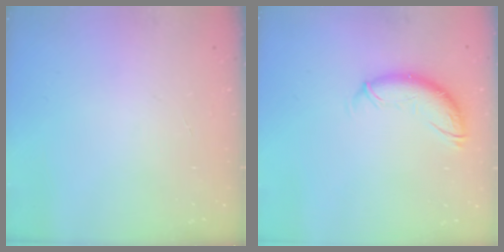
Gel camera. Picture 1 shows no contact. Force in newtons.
{"total": 10.7, "press": 10.6, "slide": 1.5}